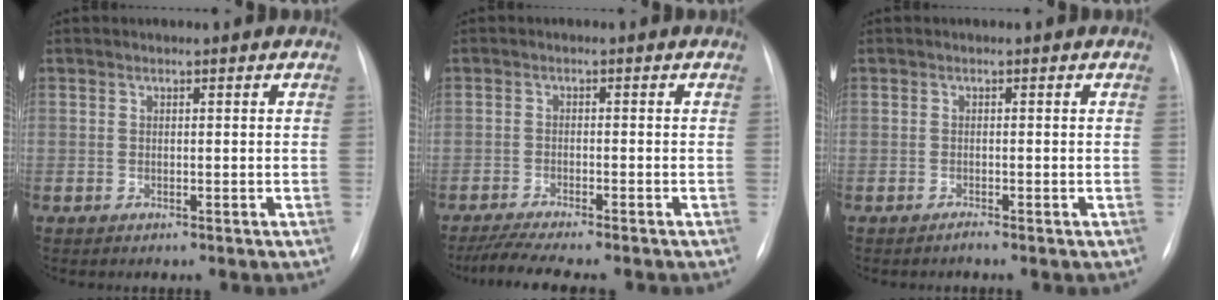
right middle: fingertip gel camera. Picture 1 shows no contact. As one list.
[{"total": 7.3, "force": [-6.3, 0.1, 3.8], "torque": [-0.060, -0.014, -0.100]}, {"total": 0.6, "force": [-0.5, -0.2, 0.2], "torque": [-0.003, -0.001, -0.011]}]